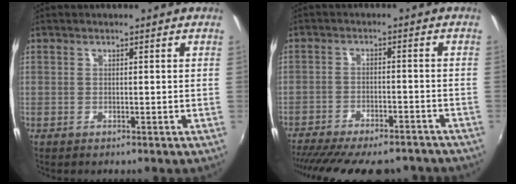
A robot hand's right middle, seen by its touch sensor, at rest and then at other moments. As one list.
[{"total": 19.9, "force": [-16.8, 5.8, 9.0], "torque": [-0.186, -0.027, -0.231]}]